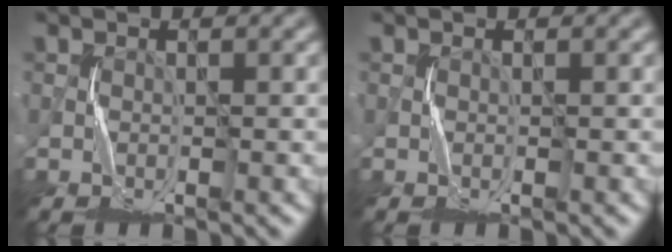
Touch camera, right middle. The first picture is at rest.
{"total": 0.0}